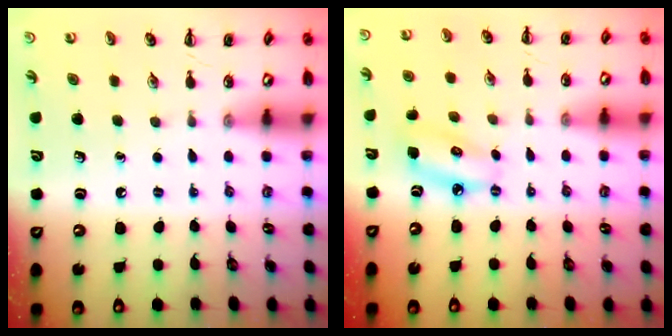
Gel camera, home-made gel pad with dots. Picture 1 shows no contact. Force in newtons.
{"total": 7.2, "press": 7.0, "slide": 1.8}